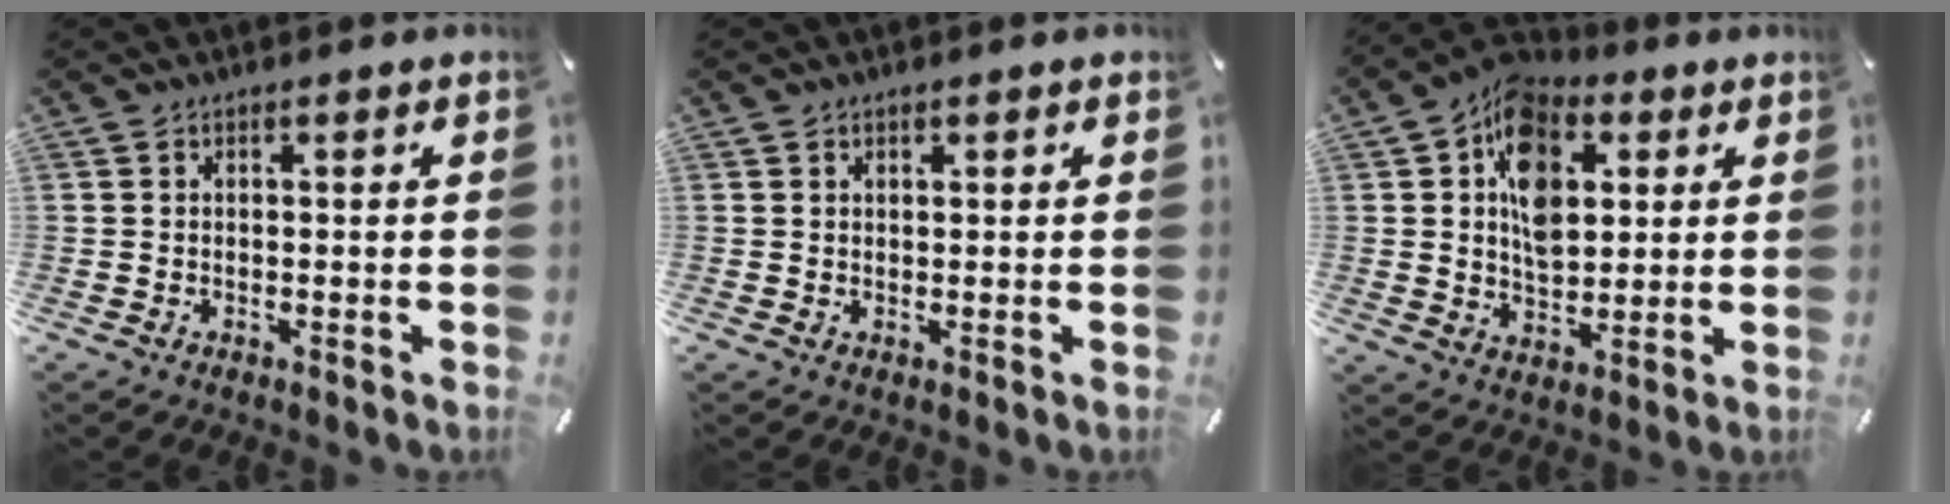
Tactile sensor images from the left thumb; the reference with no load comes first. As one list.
[{"total": 0.8, "force": [0.5, 0.6, 0.2], "torque": [-0.003, 0.002, 0.010]}, {"total": 13.9, "force": [4.2, 10.2, 8.6], "torque": [-0.146, -0.002, 0.076]}]